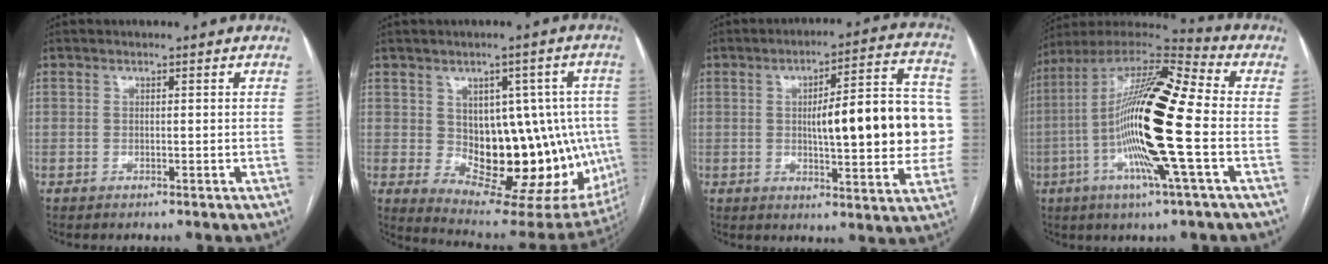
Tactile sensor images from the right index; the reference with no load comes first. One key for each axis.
{"total": 18.1, "fx": -1.1, "fy": 9.7, "fz": 15.3, "tx": -0.172, "ty": 0.015, "tz": 0.011}
{"total": 18.4, "fx": 0.4, "fy": 4.3, "fz": 17.9, "tx": -0.219, "ty": 0.034, "tz": 0.013}
{"total": 20.8, "fx": -3.3, "fy": 1.1, "fz": 20.5, "tx": -0.402, "ty": -0.009, "tz": -0.076}